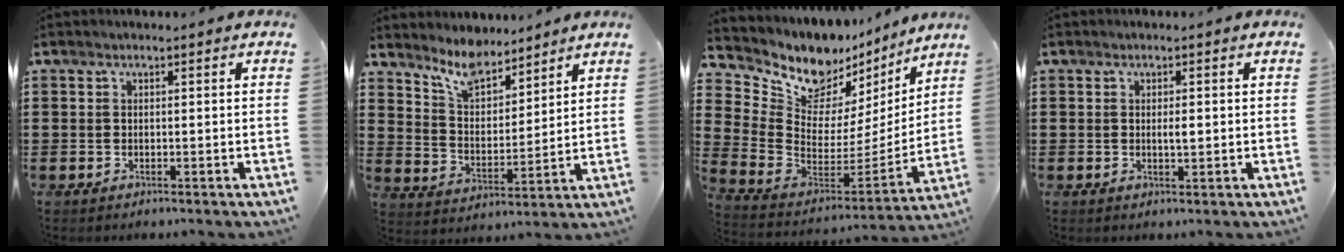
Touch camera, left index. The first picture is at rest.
{"total": 7.0, "force": [6.2, 2.2, 2.2], "torque": [-0.072, -0.024, 0.113]}
{"total": 8.6, "force": [7.0, 4.8, 1.6], "torque": [-0.067, -0.073, 0.123]}
{"total": 1.5, "force": [0.1, 0.4, 1.4], "torque": [-0.027, 0.001, 0.000]}